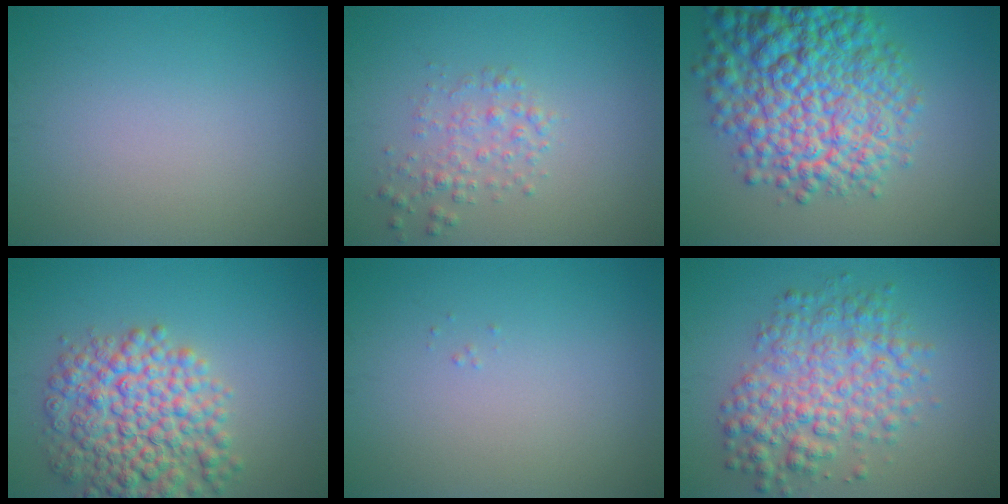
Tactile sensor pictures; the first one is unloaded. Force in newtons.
{"total": 2.1, "press": 2.1, "slide": 0.1}
{"total": 11.8, "press": 11.8, "slide": 0.4}
{"total": 8.2, "press": 8.2, "slide": 0.3}
{"total": 0.0}
{"total": 6.1, "press": 6.1, "slide": 0.1}